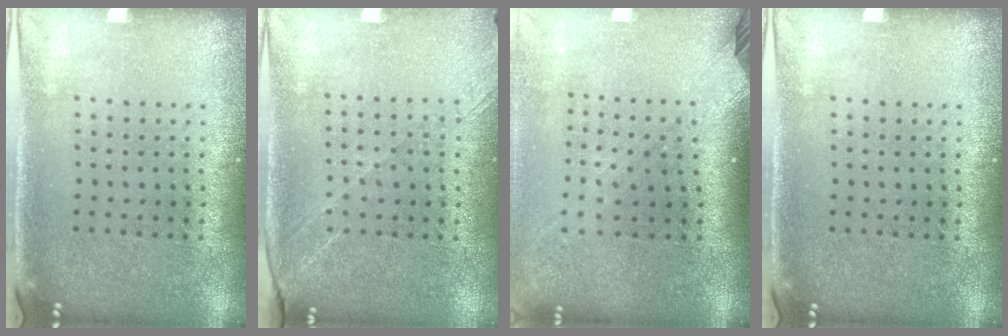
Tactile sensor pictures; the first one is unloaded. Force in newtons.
{"total": 1.3, "press": 1.2, "slide": 0.5}
{"total": 2.3, "press": 1.7, "slide": 1.5}
{"total": 0.0}